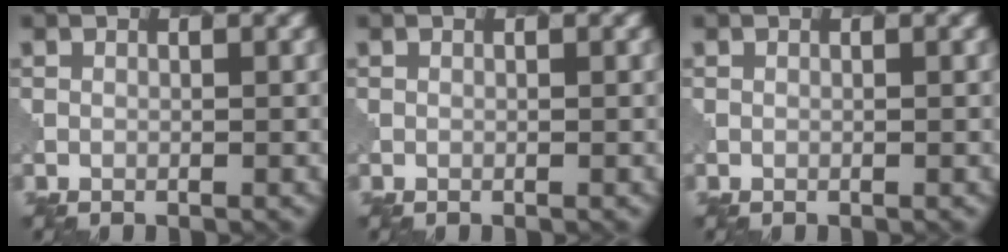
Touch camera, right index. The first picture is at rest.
{"total": 0.0}
{"total": 0.0}